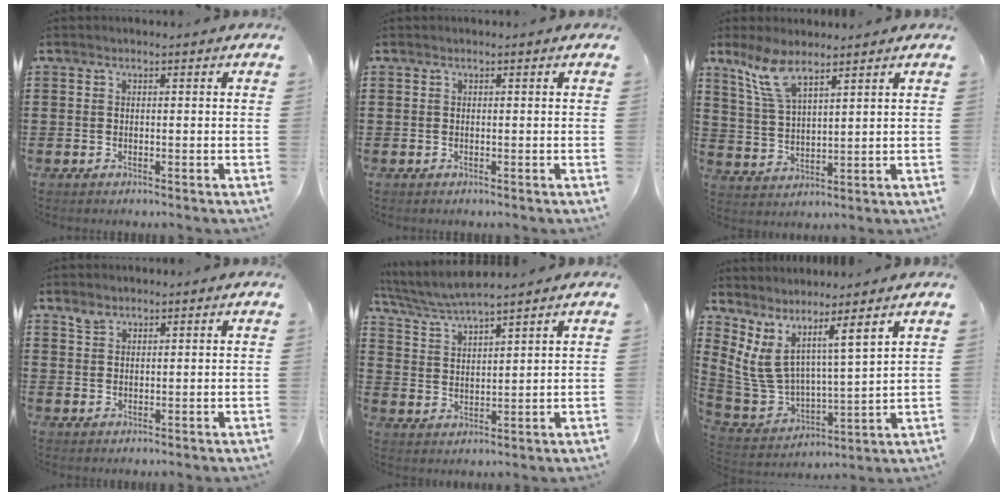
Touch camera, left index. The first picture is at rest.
{"total": 0.0}
{"total": 7.5, "force": [5.4, 1.9, 4.9], "torque": [-0.118, -0.008, 0.097]}
{"total": 2.1, "force": [1.8, 1.1, 0.5], "torque": [-0.013, 0.000, 0.035]}
{"total": 5.2, "force": [4.9, 0.0, 1.7], "torque": [-0.052, -0.022, 0.086]}
{"total": 6.0, "force": [4.1, 2.0, 3.9], "torque": [-0.122, -0.060, 0.068]}